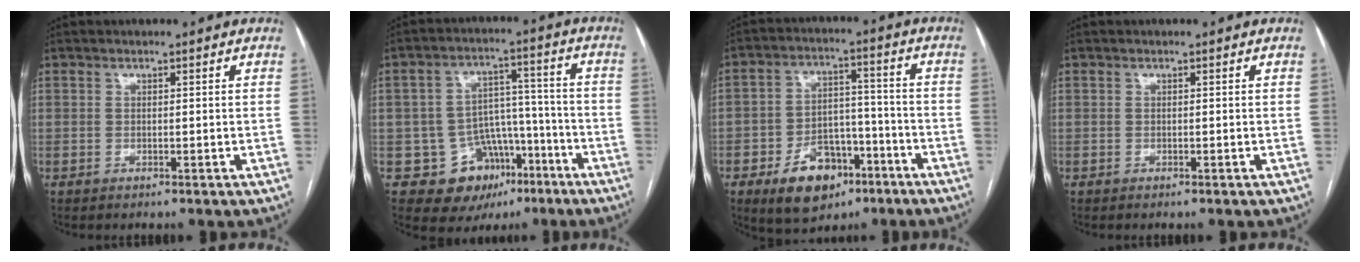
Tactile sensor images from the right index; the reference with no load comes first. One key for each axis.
{"total": 10.6, "fx": -5.4, "fy": 8.4, "fz": 3.5, "tx": -0.035, "ty": 0.045, "tz": -0.068}
{"total": 11.5, "fx": -6.3, "fy": 7.0, "fz": 6.6, "tx": -0.108, "ty": 0.016, "tz": -0.095}
{"total": 0.0}